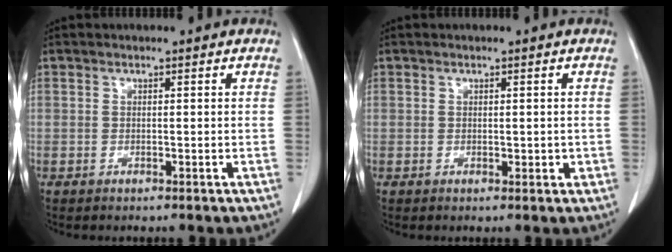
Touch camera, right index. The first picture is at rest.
{"total": 1.3, "force": [0.0, 0.9, 1.0], "torque": [-0.009, -0.001, 0.002]}